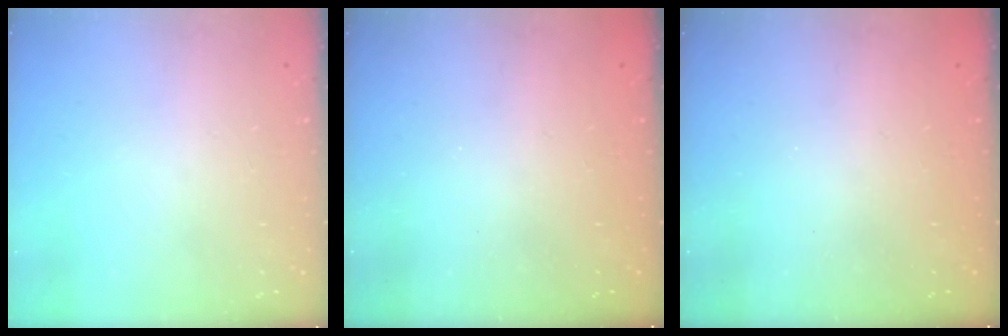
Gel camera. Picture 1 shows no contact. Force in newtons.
{"total": 2.2, "press": 2.1, "slide": 0.8}
{"total": 2.2, "press": 2.1, "slide": 0.8}